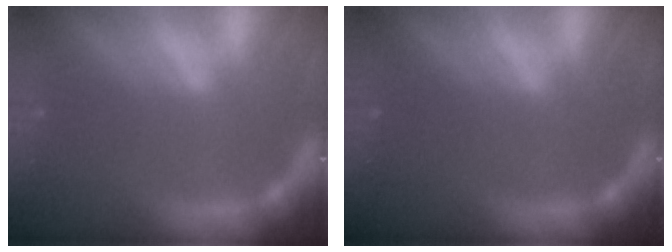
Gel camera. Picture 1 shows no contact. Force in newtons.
{"total": 0.0}